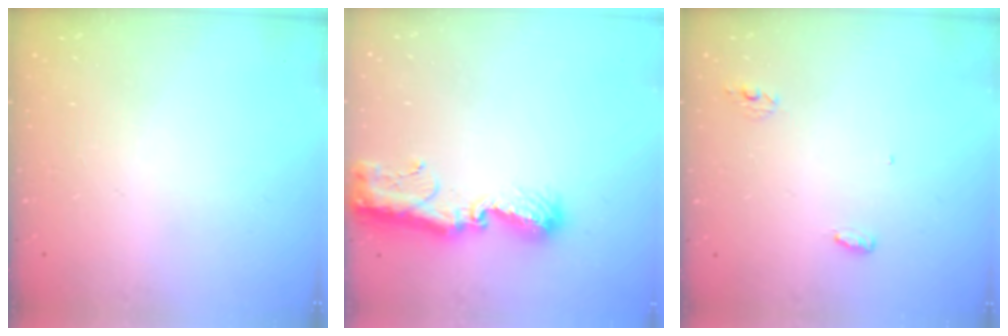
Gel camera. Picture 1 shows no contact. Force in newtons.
{"total": 9.7, "press": 9.6, "slide": 0.9}
{"total": 5.2, "press": 4.4, "slide": 2.7}